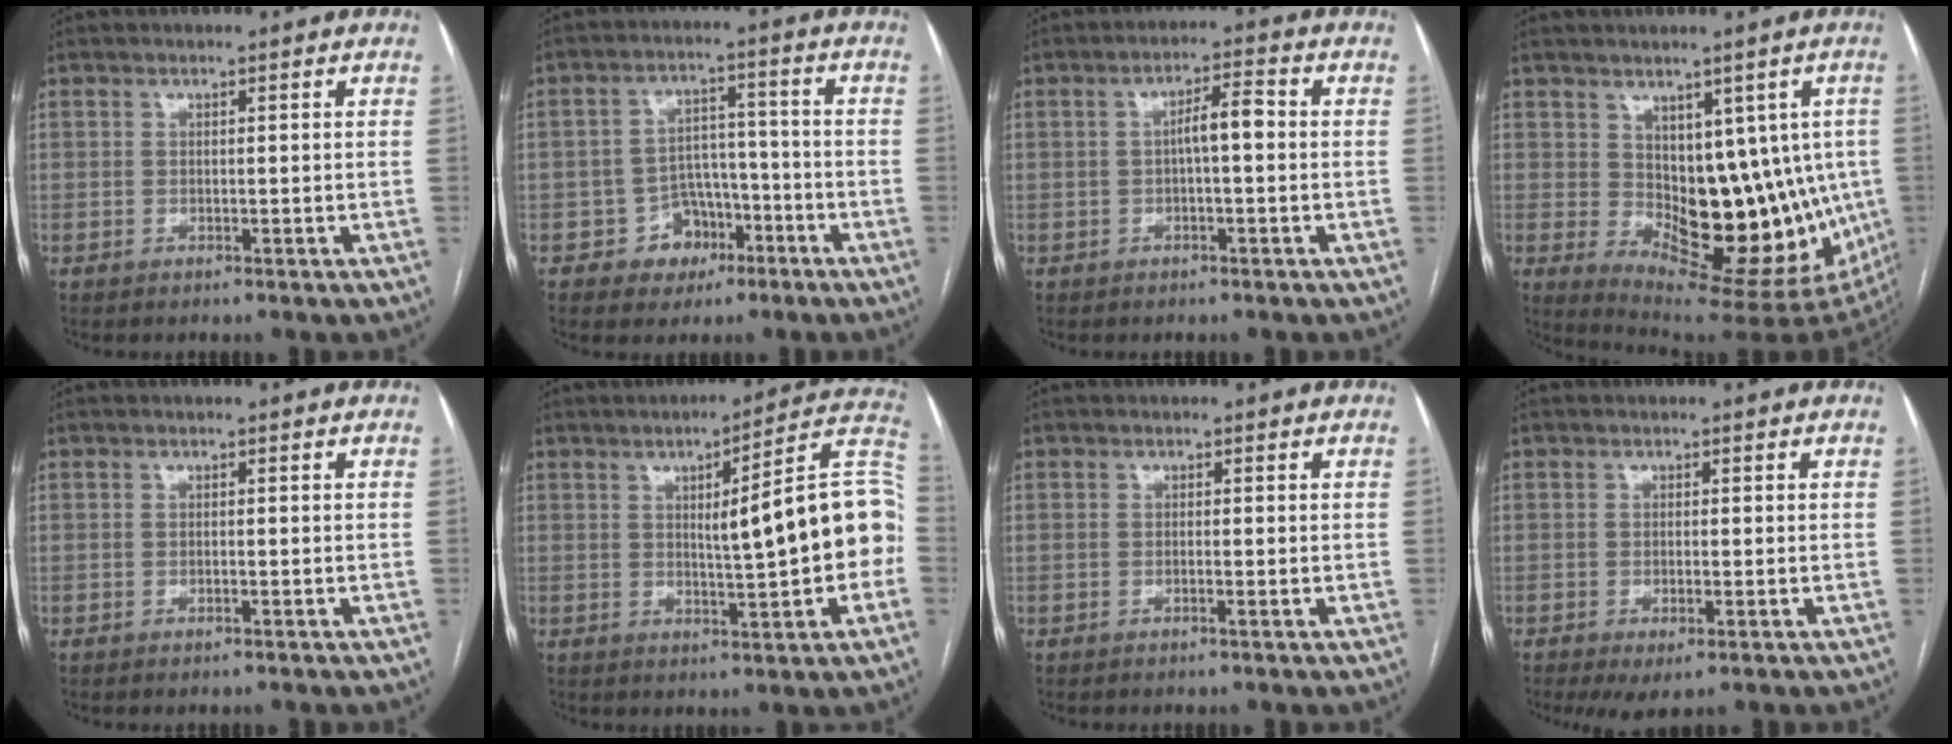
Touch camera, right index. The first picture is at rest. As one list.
[{"total": 6.3, "force": [-3.1, 5.2, 1.7], "torque": [-0.017, 0.022, -0.039]}, {"total": 4.1, "force": [-0.1, 0.8, 4.0], "torque": [-0.066, 0.015, -0.001]}, {"total": 16.6, "force": [-0.8, 8.3, 14.3], "torque": [-0.167, 0.005, 0.013]}, {"total": 0.6, "force": [-0.4, 0.1, 0.5], "torque": [-0.016, -0.002, -0.004]}, {"total": 14.3, "force": [-0.1, 1.1, 14.3], "torque": [-0.181, 0.031, -0.003]}, {"total": 0.7, "force": [-0.3, 0.0, 0.7], "torque": [-0.014, 0.000, -0.004]}, {"total": 3.7, "force": [-1.8, 0.8, 3.2], "torque": [-0.054, -0.011, -0.023]}]